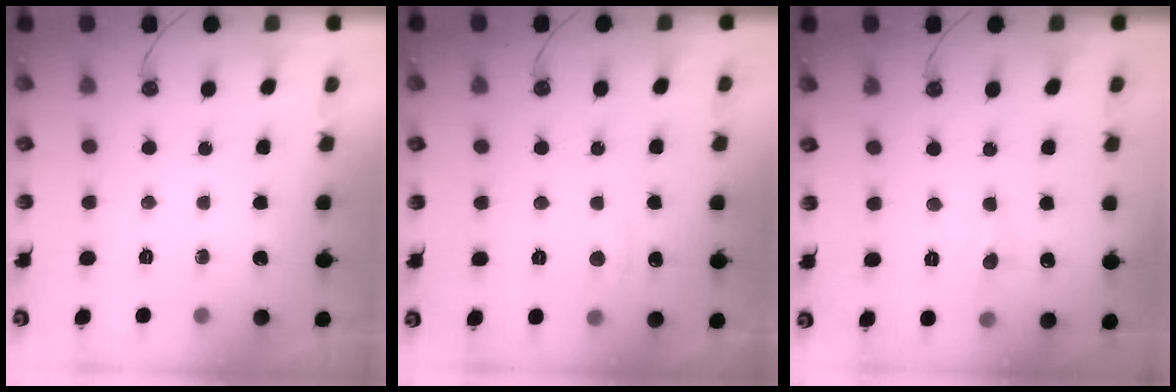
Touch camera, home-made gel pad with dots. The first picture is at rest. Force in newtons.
{"total": 0.8, "press": 0.1, "slide": 0.8}
{"total": 0.6, "press": 0.5, "slide": 0.3}